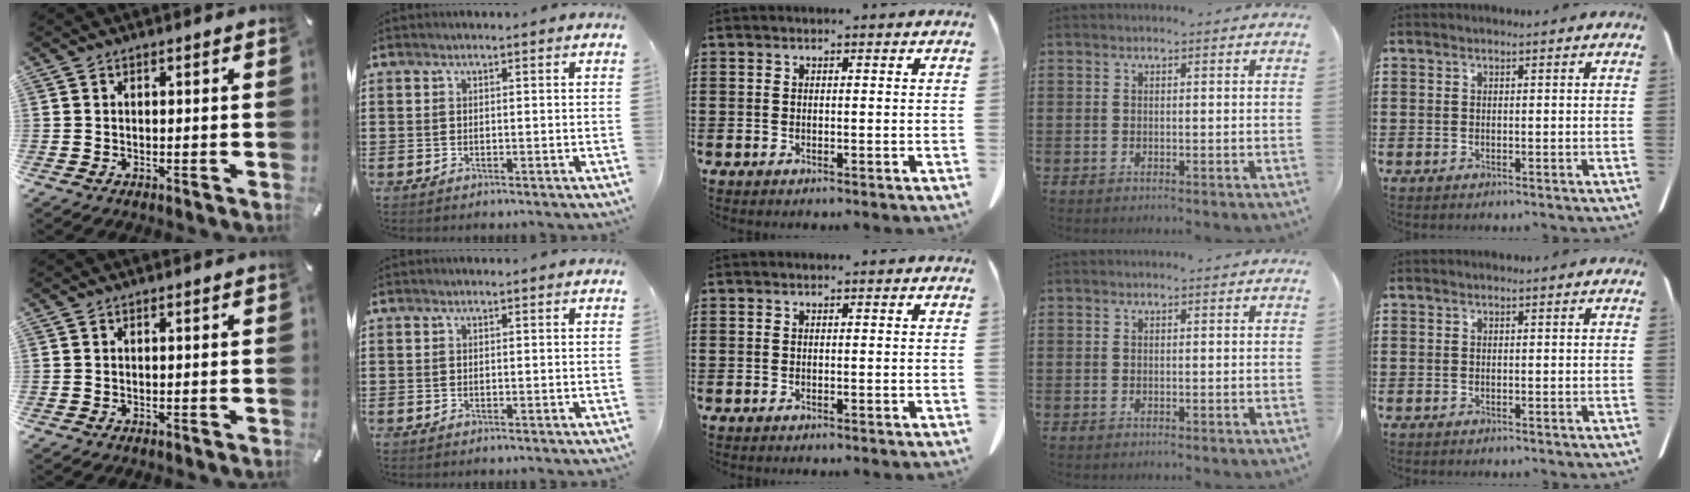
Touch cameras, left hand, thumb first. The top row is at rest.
{}